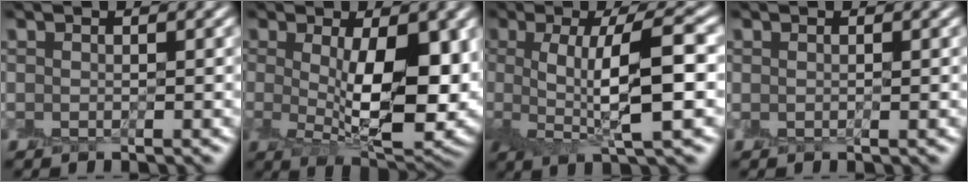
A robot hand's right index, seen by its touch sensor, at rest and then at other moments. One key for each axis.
{"total": 9.2, "fx": 0.3, "fy": 3.6, "fz": 8.5, "tx": -0.126, "ty": -0.016, "tz": 0.017}
{"total": 7.8, "fx": 0.1, "fy": 2.0, "fz": 7.5, "tx": -0.116, "ty": 0.000, "tz": 0.004}
{"total": 0.0}